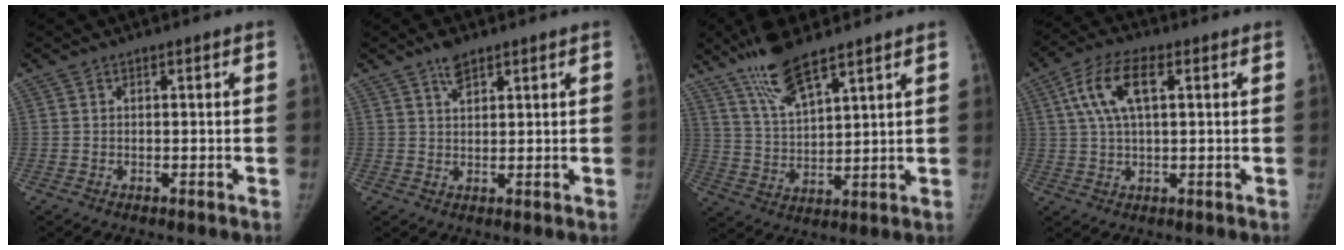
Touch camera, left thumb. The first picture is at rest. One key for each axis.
{"total": 3.3, "fx": 2.5, "fy": 1.3, "fz": 1.7, "tx": -0.027, "ty": -0.008, "tz": 0.048}
{"total": 10.8, "fx": 8.0, "fy": 2.3, "fz": 6.9, "tx": -0.133, "ty": -0.039, "tz": 0.166}
{"total": 9.6, "fx": 3.0, "fy": 4.0, "fz": 8.1, "tx": -0.162, "ty": 0.009, "tz": 0.052}